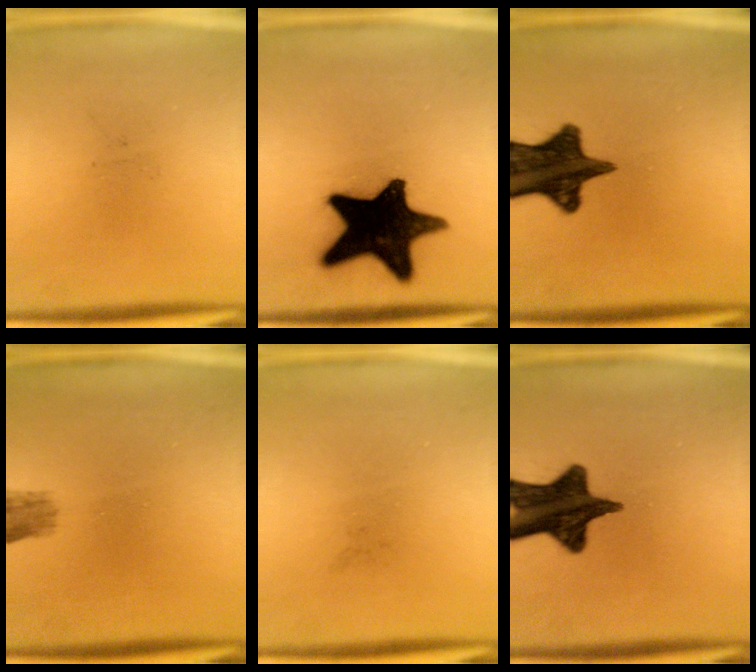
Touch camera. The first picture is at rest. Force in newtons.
{"total": 19.8}
{"total": 14.0}
{"total": 2.3}
{"total": 0.0}
{"total": 15.1}